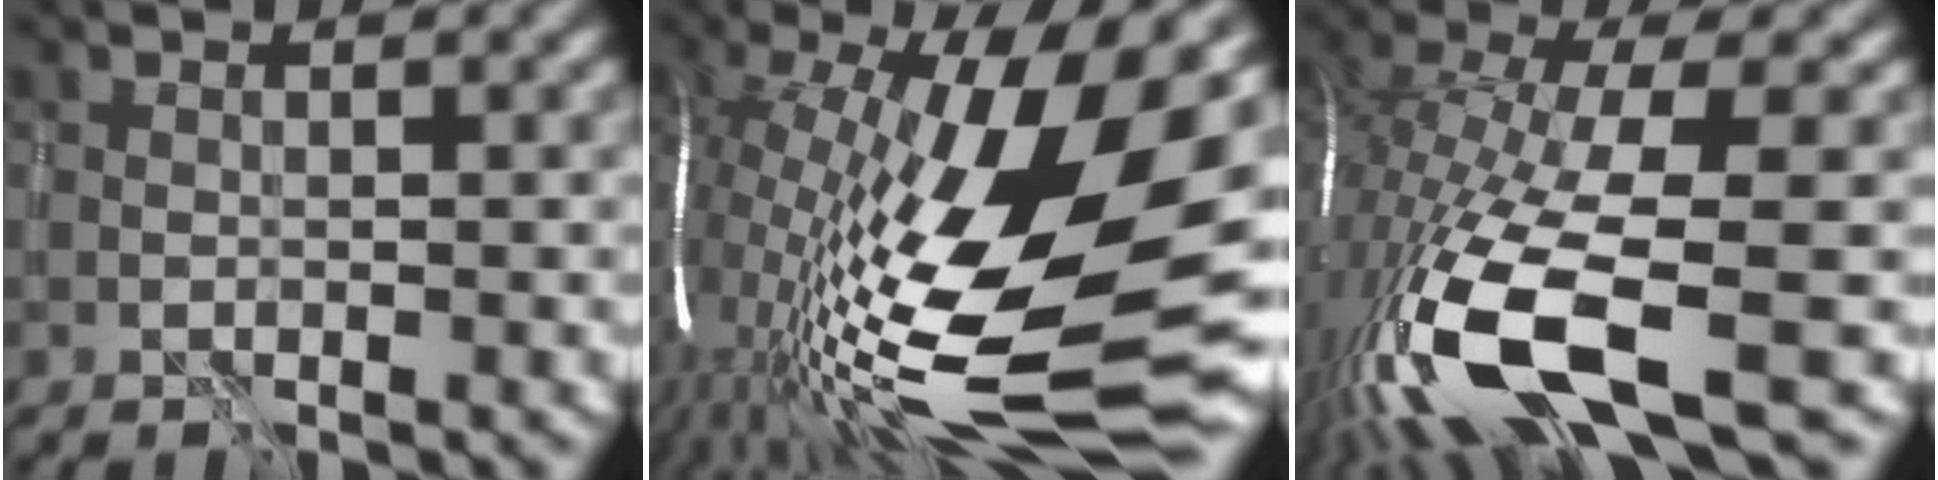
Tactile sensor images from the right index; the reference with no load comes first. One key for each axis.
{"total": 21.2, "fx": -1.9, "fy": 8.0, "fz": 19.5, "tx": -0.354, "ty": -0.023, "tz": -0.041}
{"total": 15.4, "fx": -5.7, "fy": 4.7, "fz": 13.5, "tx": -0.294, "ty": -0.036, "tz": -0.092}